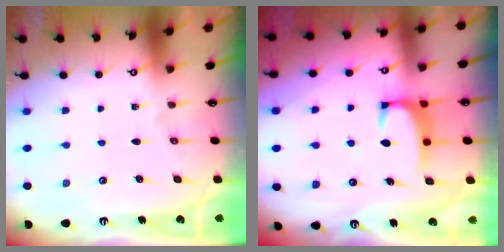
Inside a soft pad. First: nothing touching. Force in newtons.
{"total": 1.9, "press": 1.9, "slide": 0.3}